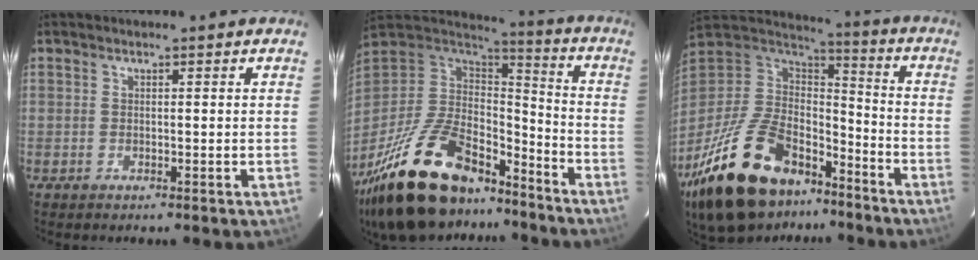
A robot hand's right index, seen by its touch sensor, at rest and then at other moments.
{"total": 30.2, "force": [-21.0, 13.5, 17.0], "torque": [-0.342, -0.008, -0.328]}
{"total": 30.7, "force": [-19.6, 15.8, 17.5], "torque": [-0.365, -0.012, -0.304]}